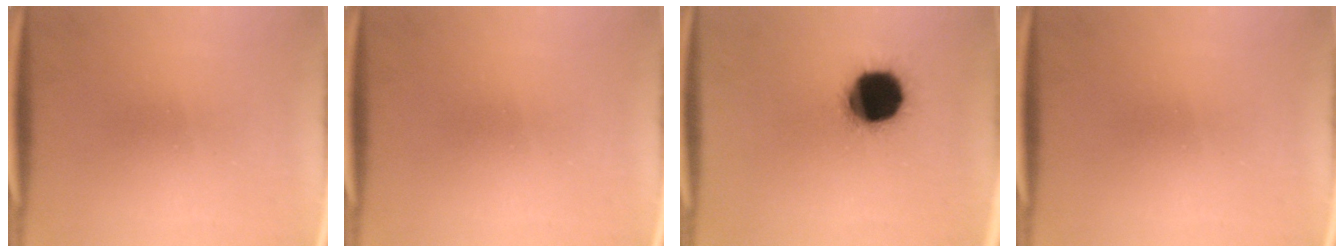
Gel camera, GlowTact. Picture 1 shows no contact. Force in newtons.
{"total": 0.0}
{"total": 19.4}
{"total": 0.0}